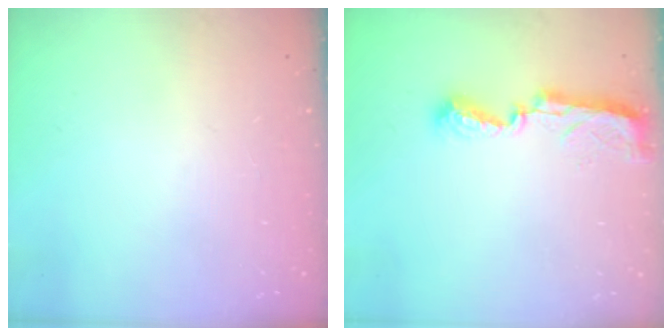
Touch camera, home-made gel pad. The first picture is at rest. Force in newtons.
{"total": 8.6, "press": 8.6, "slide": 0.4}